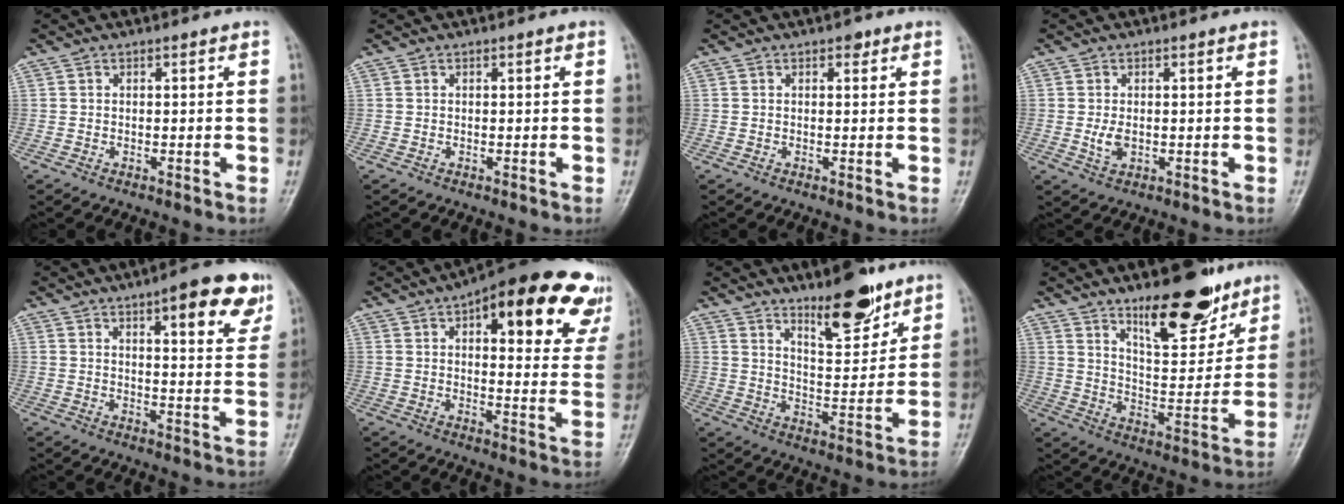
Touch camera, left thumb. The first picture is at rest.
{"total": 0.0}
{"total": 1.4, "force": [0.8, 0.8, 0.8], "torque": [-0.002, -0.002, 0.008]}
{"total": 2.6, "force": [-0.1, 1.7, 2.0], "torque": [-0.040, -0.006, 0.001]}
{"total": 12.0, "force": [6.8, 3.5, 9.2], "torque": [-0.087, -0.029, 0.084]}
{"total": 23.3, "force": [12.9, 8.9, 17.3], "torque": [-0.186, -0.018, 0.152]}
{"total": 11.6, "force": [8.4, 3.8, 7.1], "torque": [-0.083, -0.067, 0.140]}
{"total": 15.9, "force": [11.0, 5.8, 10.0], "torque": [-0.107, -0.079, 0.180]}